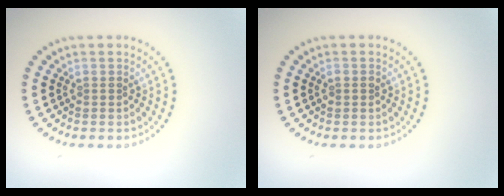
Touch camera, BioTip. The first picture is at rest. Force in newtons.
{"total": 0.9, "press": 0.9, "slide": 0.1}